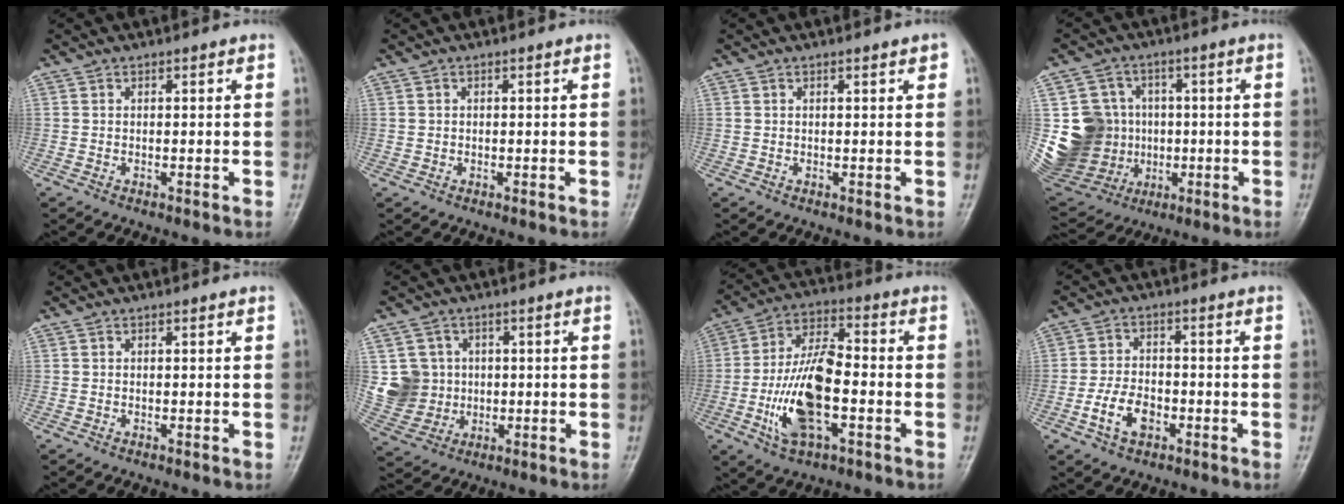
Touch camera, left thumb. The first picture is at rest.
{"total": 0.6, "force": [0.0, 0.6, 0.1], "torque": [0.002, 0.003, 0.001]}
{"total": 1.2, "force": [0.7, 0.4, 0.9], "torque": [-0.008, -0.001, 0.008]}
{"total": 17.1, "force": [0.2, 15.6, 7.0], "torque": [-0.119, 0.024, 0.030]}
{"total": 0.0}
{"total": 8.7, "force": [0.8, 8.2, 2.7], "torque": [-0.029, 0.005, 0.024]}
{"total": 15.3, "force": [-3.7, 7.1, 13.1], "torque": [-0.249, 0.024, -0.067]}
{"total": 6.7, "force": [-2.7, 4.4, 4.3], "torque": [-0.074, 0.019, -0.051]}